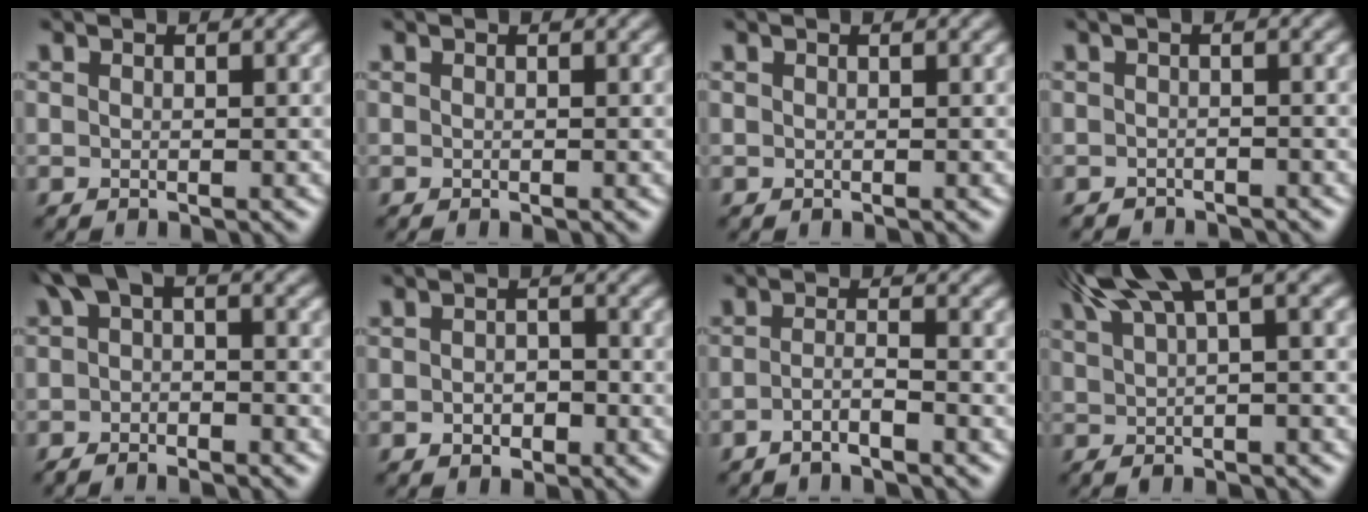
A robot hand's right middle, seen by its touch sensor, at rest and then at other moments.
{"total": 0.0}
{"total": 0.0}
{"total": 2.2, "force": [-2.1, 0.3, 0.4], "torque": [-0.011, -0.011, -0.036]}
{"total": 4.4, "force": [-1.2, 2.1, 3.6], "torque": [-0.063, 0.008, -0.030]}
{"total": 1.6, "force": [-0.6, 1.2, 0.8], "torque": [-0.017, 0.001, -0.013]}
{"total": 1.6, "force": [-1.1, 0.3, 1.2], "torque": [-0.024, 0.005, -0.026]}
{"total": 7.8, "force": [3.9, 1.9, 6.5], "torque": [-0.110, 0.023, 0.070]}